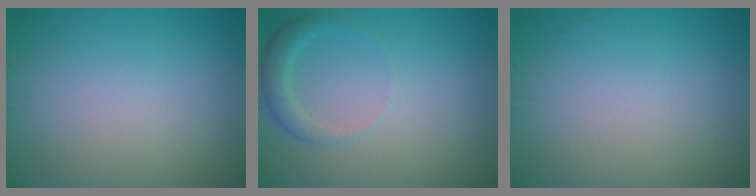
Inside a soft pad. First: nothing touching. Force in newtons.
{"total": 2.1, "press": 2.1, "slide": 0.2}
{"total": 0.0}